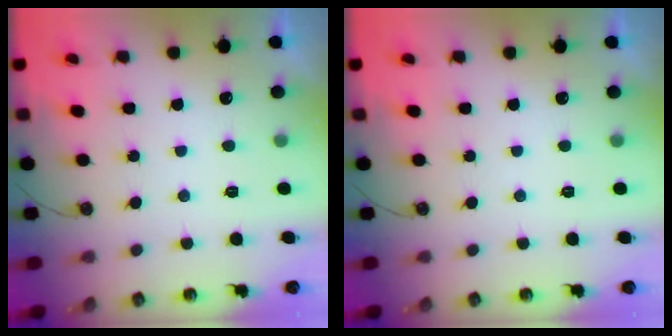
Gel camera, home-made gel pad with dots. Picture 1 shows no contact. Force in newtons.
{"total": 0.0}